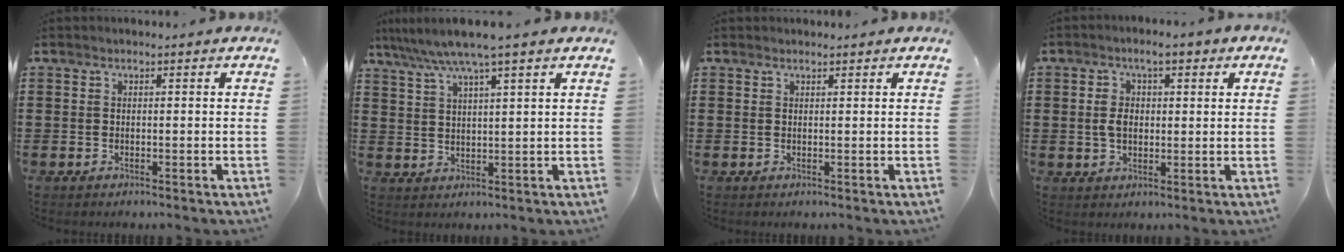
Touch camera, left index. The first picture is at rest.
{"total": 5.7, "force": [4.5, -0.4, 3.5], "torque": [-0.080, -0.013, 0.077]}
{"total": 0.7, "force": [0.7, 0.2, 0.1], "torque": [-0.004, 0.000, 0.014]}
{"total": 4.9, "force": [1.2, 2.6, 4.0], "torque": [-0.083, 0.012, 0.018]}